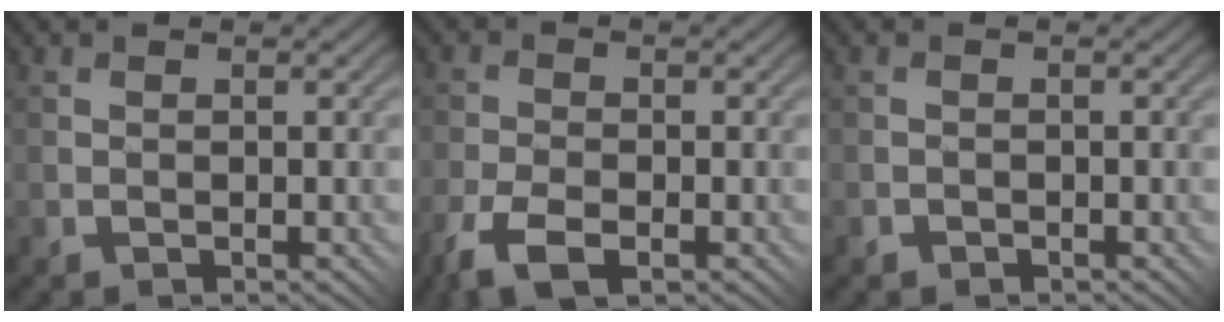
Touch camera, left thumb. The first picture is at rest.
{"total": 6.3, "force": [-3.5, 3.0, 4.3], "torque": [-0.099, -0.009, -0.063]}
{"total": 0.6, "force": [-0.5, 0.3, -0.1], "torque": [0.005, 0.001, -0.009]}